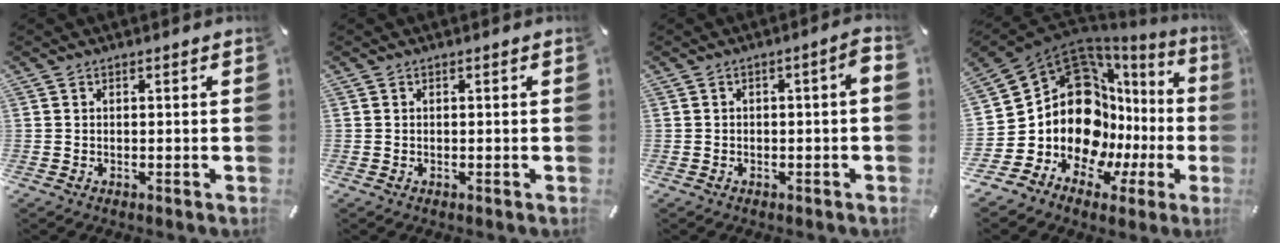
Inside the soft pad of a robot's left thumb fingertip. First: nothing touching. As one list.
[{"total": 0.0}, {"total": 3.3, "force": [-0.9, 1.1, 3.0], "torque": [-0.048, 0.011, -0.018]}, {"total": 19.3, "force": [1.7, 13.9, 13.2], "torque": [-0.233, -0.075, 0.053]}]